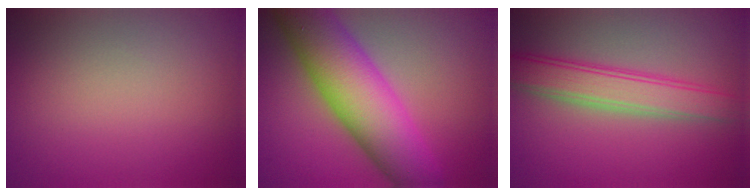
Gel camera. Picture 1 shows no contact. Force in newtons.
{"total": 10.7, "press": 10.7, "slide": 0.2}
{"total": 4.5, "press": 4.5, "slide": 0.1}